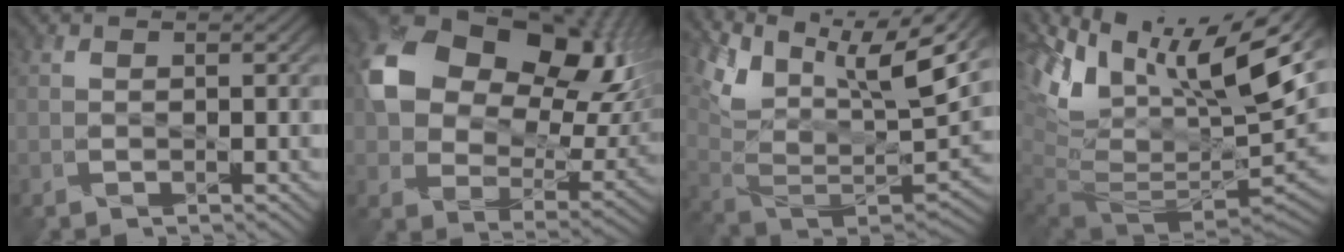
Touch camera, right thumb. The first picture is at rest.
{"total": 17.6, "force": [6.1, 12.0, 11.3], "torque": [-0.218, 0.002, 0.123]}
{"total": 15.2, "force": [7.7, 6.7, 11.2], "torque": [-0.252, 0.014, 0.142]}
{"total": 18.4, "force": [6.9, 8.6, 14.8], "torque": [-0.273, 0.006, 0.140]}